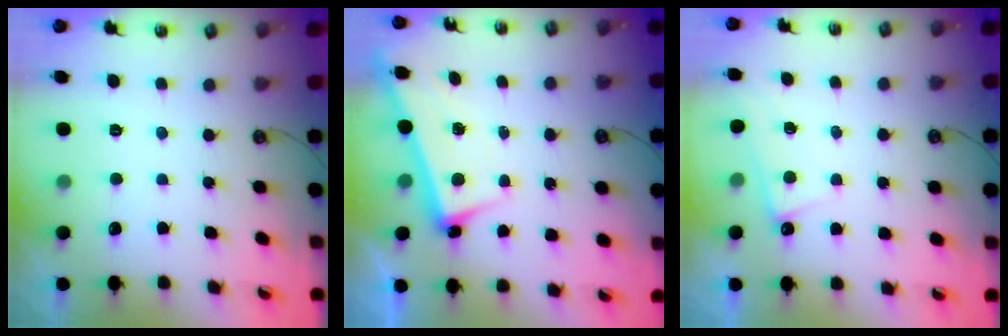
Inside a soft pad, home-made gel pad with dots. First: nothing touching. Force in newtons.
{"total": 2.6, "press": 2.5, "slide": 0.7}
{"total": 0.7, "press": 0.7, "slide": 0.3}